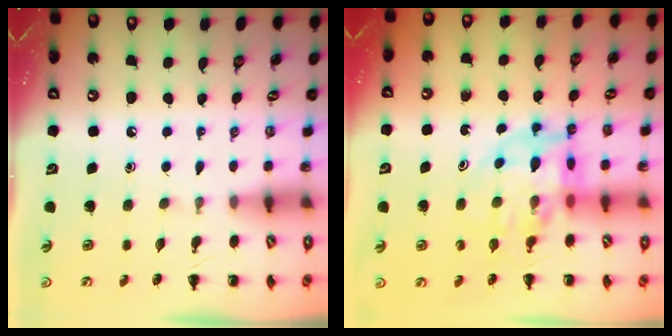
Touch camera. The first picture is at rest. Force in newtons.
{"total": 11.2, "press": 10.7, "slide": 3.3}